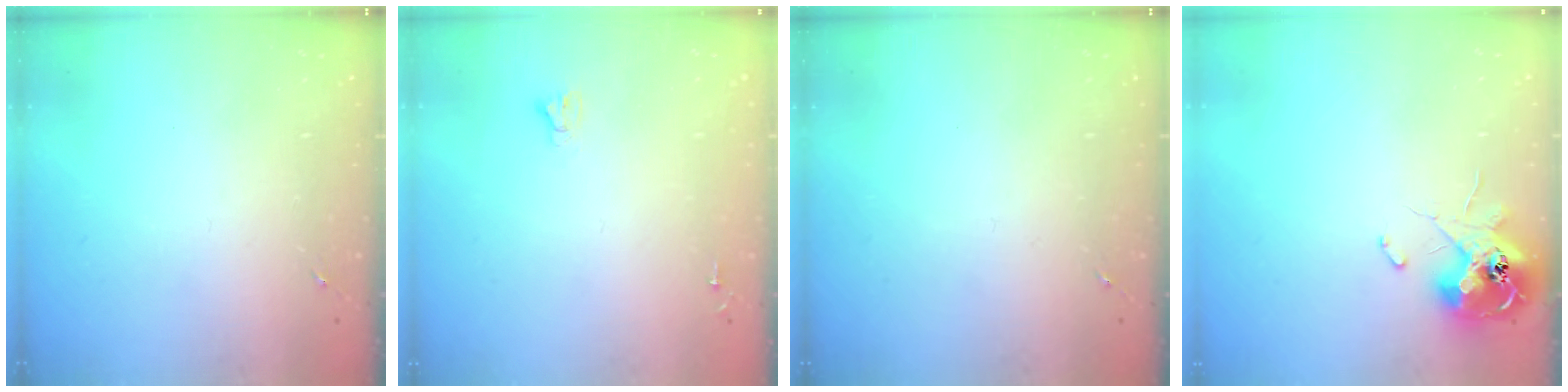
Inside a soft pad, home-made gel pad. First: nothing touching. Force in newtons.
{"total": 2.4, "press": 2.4, "slide": 0.2}
{"total": 0.0}
{"total": 12.7, "press": 12.6, "slide": 1.5}